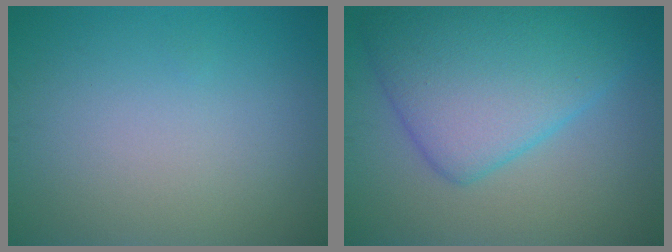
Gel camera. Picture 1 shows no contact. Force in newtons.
{"total": 8.5, "press": 8.5, "slide": 0.2}